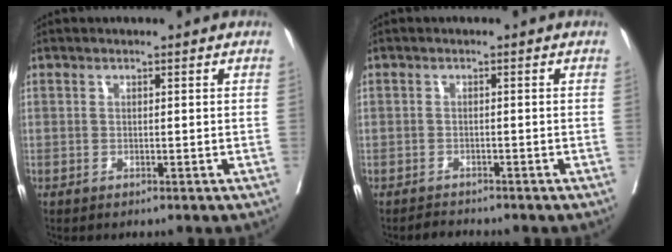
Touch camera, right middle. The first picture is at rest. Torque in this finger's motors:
{"motor_torque": [0.12, -0.30, -0.26, -0.10]}